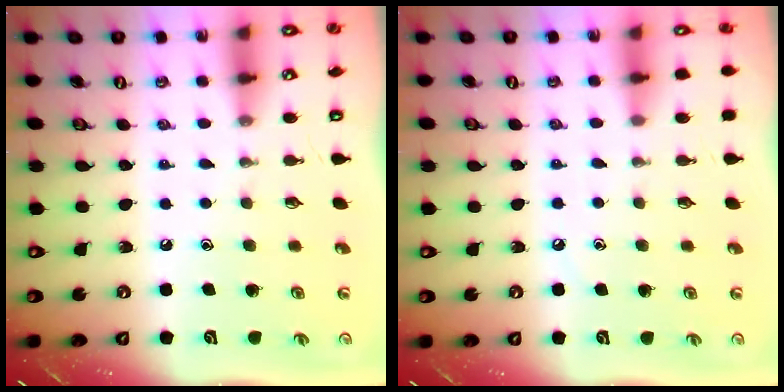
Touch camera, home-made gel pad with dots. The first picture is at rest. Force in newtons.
{"total": 2.3, "press": 2.2, "slide": 0.4}